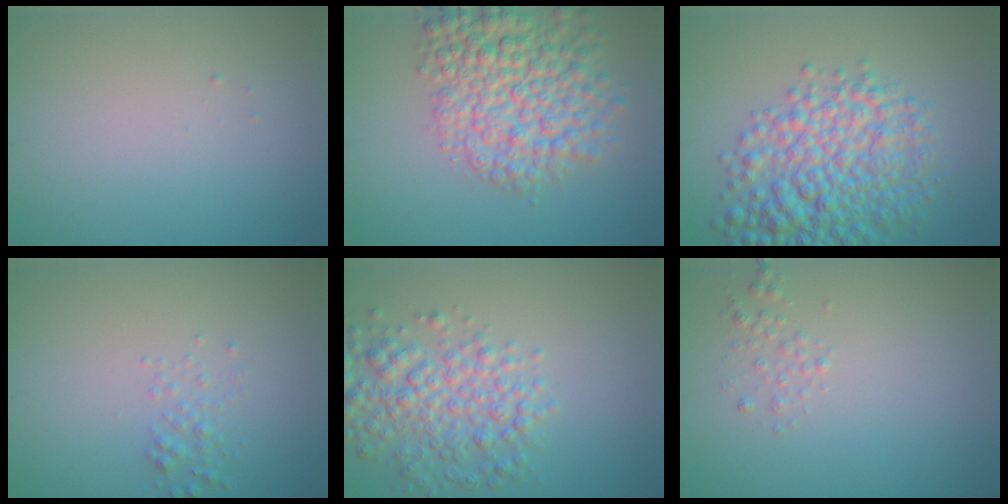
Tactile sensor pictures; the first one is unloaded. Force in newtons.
{"total": 7.5, "press": 7.5, "slide": 0.3}
{"total": 8.4, "press": 8.4, "slide": 0.2}
{"total": 1.1, "press": 1.1, "slide": 0.0}
{"total": 5.0, "press": 5.0, "slide": 0.1}
{"total": 0.9, "press": 0.9, "slide": 0.1}